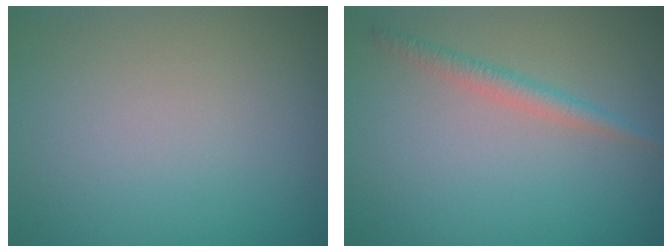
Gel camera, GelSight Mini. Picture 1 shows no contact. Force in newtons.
{"total": 1.8, "press": 1.8, "slide": 0.1}